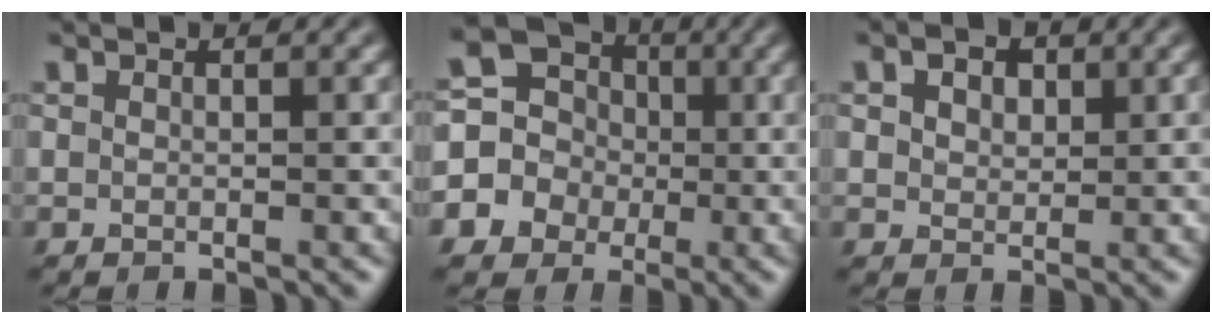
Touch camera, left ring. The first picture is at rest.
{"total": 11.6, "force": [-1.2, 10.9, 3.6], "torque": [-0.098, 0.009, -0.059]}
{"total": 3.4, "force": [1.7, 2.2, 1.9], "torque": [-0.037, 0.008, 0.018]}